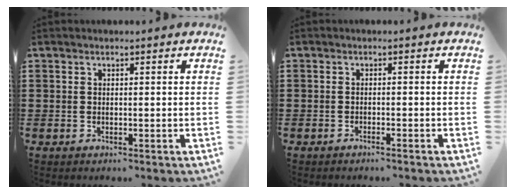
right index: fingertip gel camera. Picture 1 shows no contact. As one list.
[{"total": 0.9, "force": [-0.9, -0.2, 0.0], "torque": [-0.001, 0.000, -0.018]}]